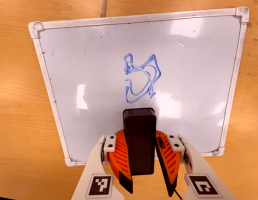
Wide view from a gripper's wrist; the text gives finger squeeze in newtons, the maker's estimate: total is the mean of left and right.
{"total": 9.5, "left": 9.6, "right": 9.4}